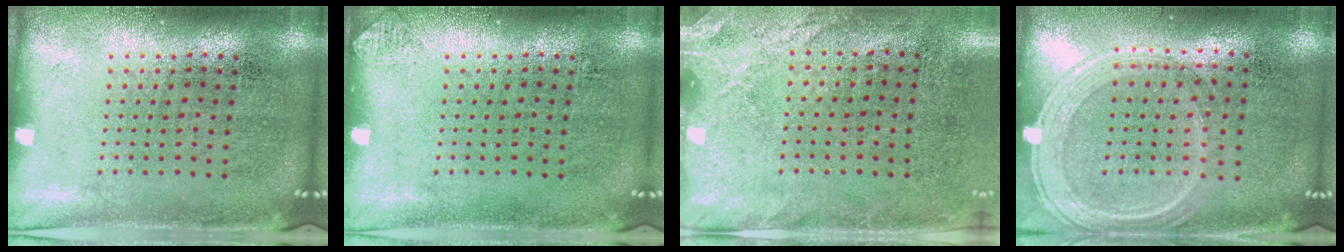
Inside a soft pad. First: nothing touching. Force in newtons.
{"total": 0.5, "press": 0.5, "slide": 0.0}
{"total": 2.7, "press": 2.1, "slide": 1.7}
{"total": 1.2, "press": 1.1, "slide": 0.5}